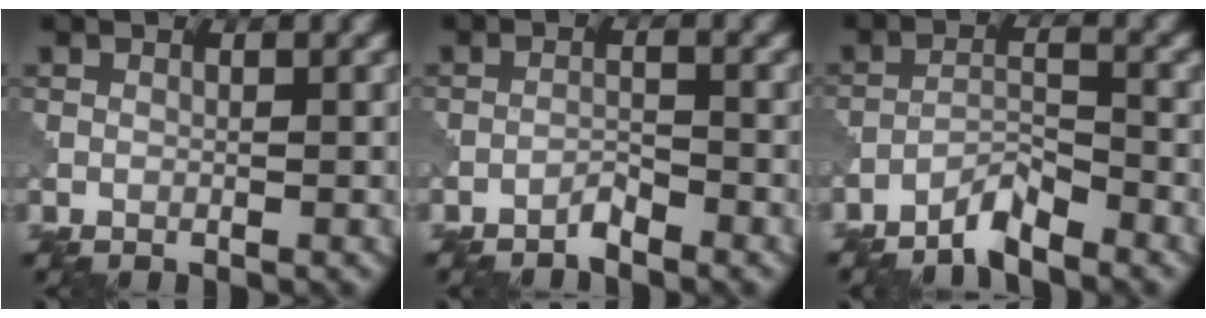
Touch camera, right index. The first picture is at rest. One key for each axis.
{"total": 1.5, "fx": -1.4, "fy": -0.2, "fz": 0.2, "tx": -0.006, "ty": 0.008, "tz": -0.024}
{"total": 3.1, "fx": -2.9, "fy": 0.0, "fz": 1.0, "tx": -0.022, "ty": 0.009, "tz": -0.056}